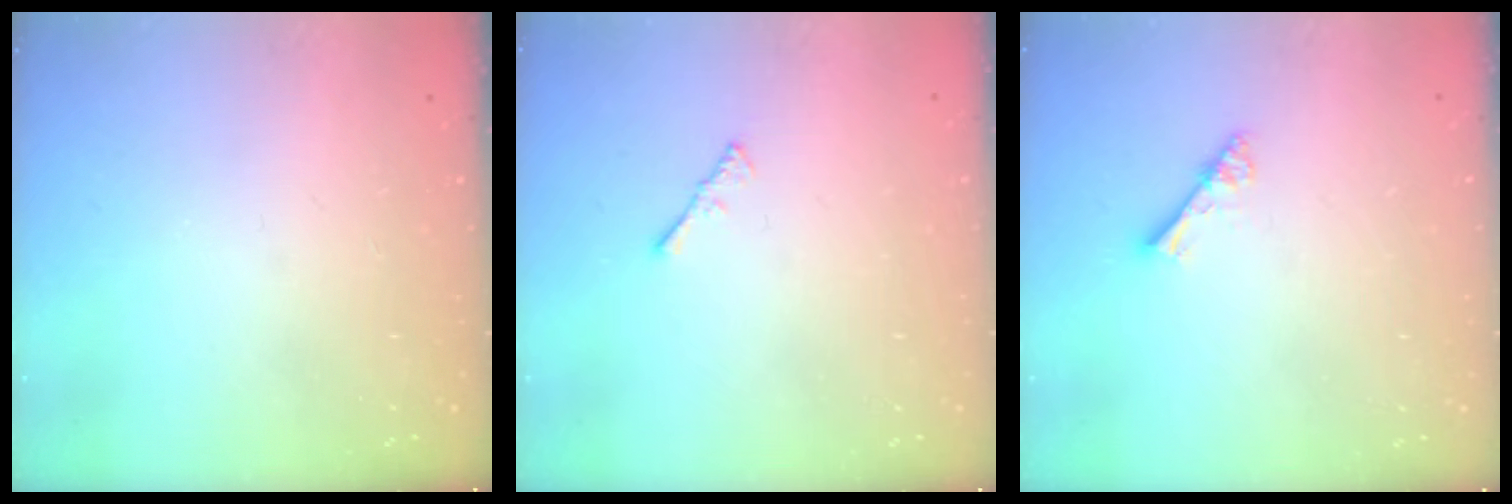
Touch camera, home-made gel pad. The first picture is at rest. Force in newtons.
{"total": 1.5, "press": 1.4, "slide": 0.4}
{"total": 2.8, "press": 2.8, "slide": 0.3}